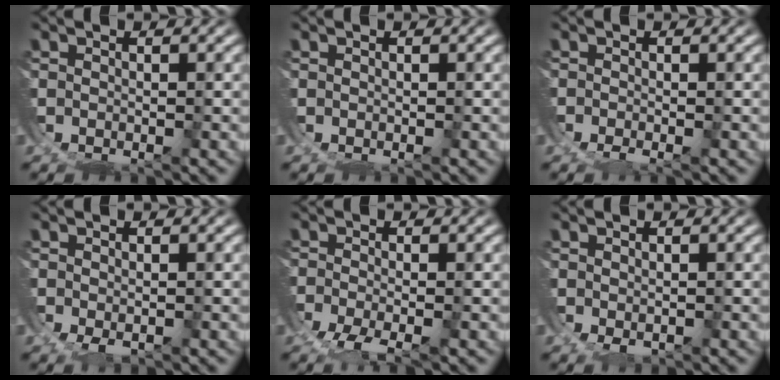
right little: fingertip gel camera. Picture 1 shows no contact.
{"total": 0.0}
{"total": 1.0, "force": [-0.8, 0.0, 0.6], "torque": [-0.008, -0.005, -0.014]}
{"total": 1.0, "force": [-0.2, 0.7, 0.8], "torque": [-0.019, -0.012, 0.005]}
{"total": 2.0, "force": [-1.6, 0.1, 1.2], "torque": [-0.032, -0.017, -0.022]}
{"total": 0.7, "force": [0.1, 0.6, 0.4], "torque": [-0.009, -0.010, 0.011]}